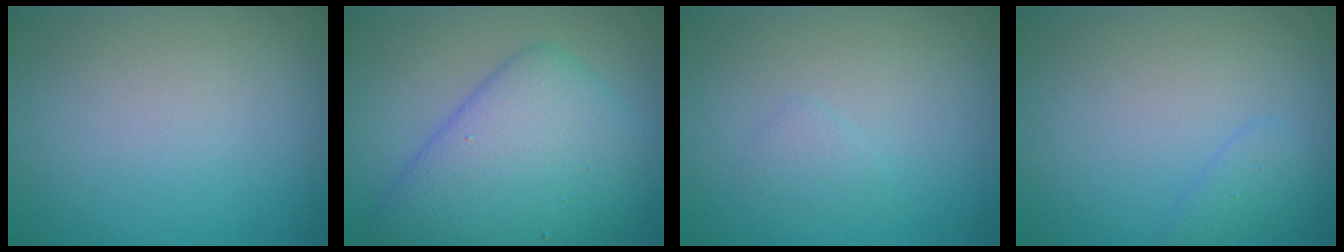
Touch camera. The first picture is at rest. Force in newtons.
{"total": 8.0, "press": 8.0, "slide": 0.2}
{"total": 0.8, "press": 0.8, "slide": 0.1}
{"total": 1.3, "press": 1.3, "slide": 0.0}